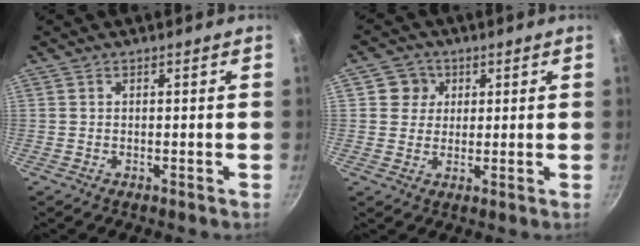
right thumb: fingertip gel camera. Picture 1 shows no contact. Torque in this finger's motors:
{"motor_torque": [-0.67, 0.60, -0.39, 0.15, 0.06]}